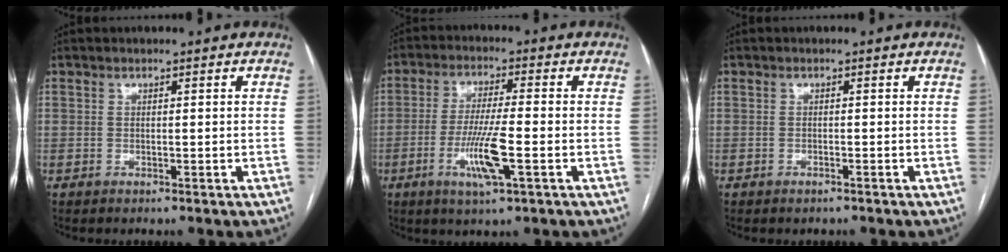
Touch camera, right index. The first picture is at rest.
{"total": 8.4, "force": [-2.8, 0.3, 7.9], "torque": [-0.153, -0.011, -0.052]}
{"total": 0.7, "force": [-0.5, 0.2, 0.3], "torque": [-0.010, -0.001, -0.006]}